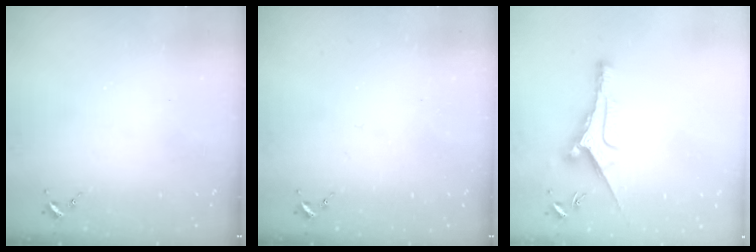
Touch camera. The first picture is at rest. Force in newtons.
{"total": 0.0}
{"total": 9.9, "press": 9.9, "slide": 0.5}